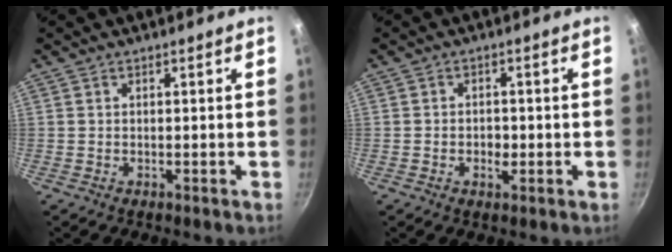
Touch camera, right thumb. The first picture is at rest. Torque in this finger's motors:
{"motor_torque": [-0.52, 0.15, -0.34, 0.11, 0.00]}